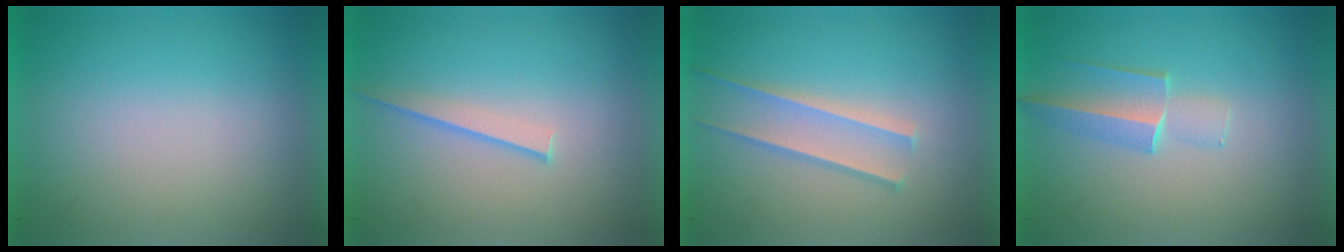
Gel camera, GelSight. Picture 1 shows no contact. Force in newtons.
{"total": 1.1}
{"total": 1.6}
{"total": 1.8}